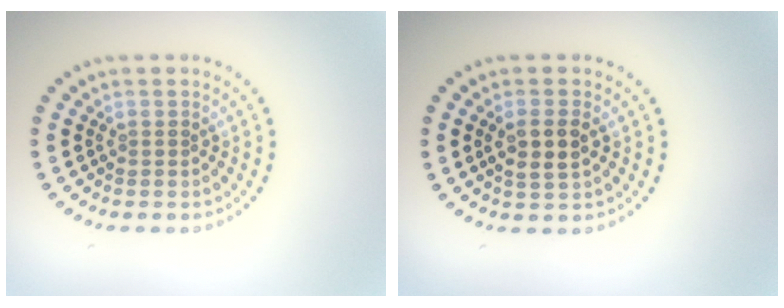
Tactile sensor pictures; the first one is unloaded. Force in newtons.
{"total": 2.6, "press": 2.5, "slide": 0.9}